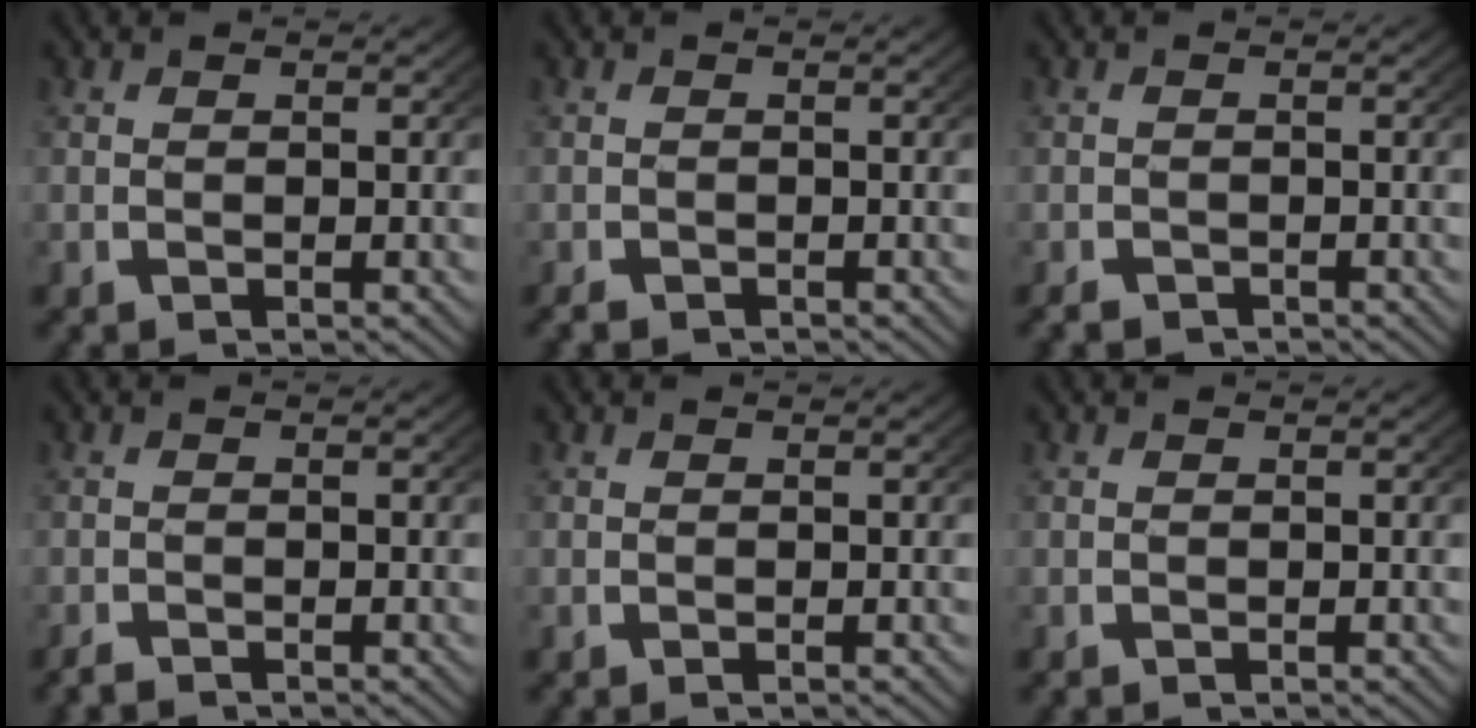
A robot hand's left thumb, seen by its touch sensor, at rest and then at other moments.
{"total": 1.2, "force": [-1.0, 0.5, 0.2], "torque": [-0.001, -0.010, -0.017]}
{"total": 1.6, "force": [-1.4, 0.6, 0.1], "torque": [0.000, -0.012, -0.023]}
{"total": 1.0, "force": [-0.9, 0.2, 0.1], "torque": [-0.002, -0.007, -0.020]}
{"total": 0.0}
{"total": 0.0}